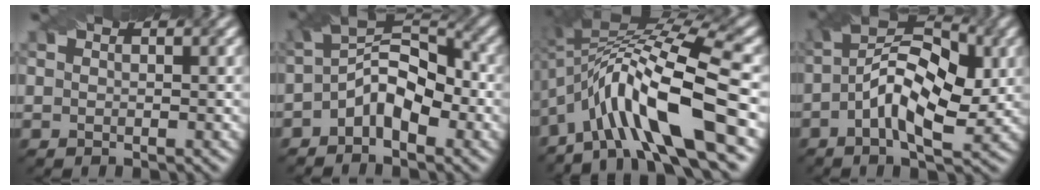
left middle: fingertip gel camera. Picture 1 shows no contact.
{"total": 6.3, "force": [-1.9, 3.4, 5.0], "torque": [-0.082, 0.019, -0.042]}
{"total": 12.0, "force": [-3.5, 3.3, 11.1], "torque": [-0.197, 0.018, -0.064]}
{"total": 8.6, "force": [-0.6, 4.2, 7.5], "torque": [-0.131, 0.018, -0.017]}